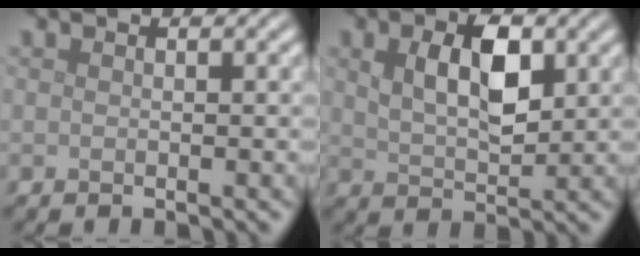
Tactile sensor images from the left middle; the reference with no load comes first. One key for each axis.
{"total": 4.7, "fx": 1.5, "fy": 2.3, "fz": 3.8, "tx": -0.072, "ty": 0.003, "tz": 0.029}